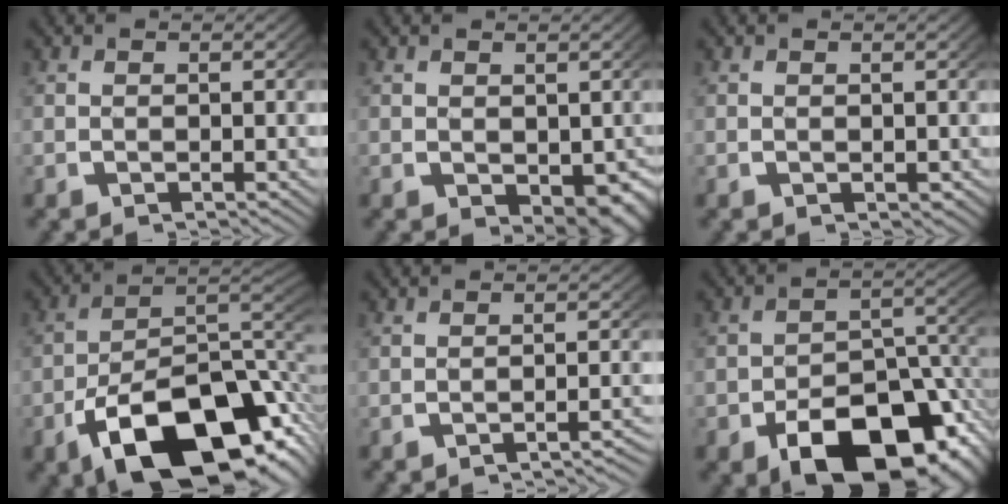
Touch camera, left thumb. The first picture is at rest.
{"total": 3.6, "force": [-0.3, 2.4, 2.6], "torque": [-0.034, -0.025, 0.016]}
{"total": 0.7, "force": [0.1, 0.6, 0.3], "torque": [-0.003, -0.009, 0.008]}
{"total": 18.1, "force": [-6.1, 10.6, 13.4], "torque": [-0.221, -0.058, -0.070]}
{"total": 2.4, "force": [-2.1, 0.0, 1.2], "torque": [-0.022, 0.004, -0.031]}
{"total": 13.0, "force": [-5.3, 7.4, 9.2], "torque": [-0.126, -0.035, -0.061]}